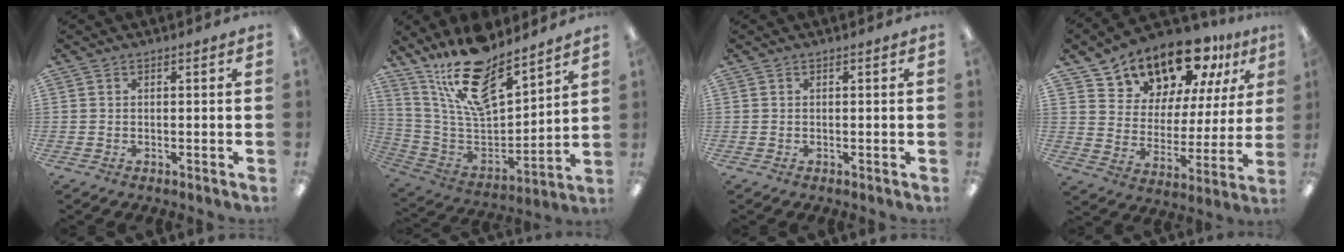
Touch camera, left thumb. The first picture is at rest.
{"total": 20.9, "force": [16.2, 7.4, 10.8], "torque": [-0.198, -0.103, 0.287]}
{"total": 0.0}
{"total": 15.6, "force": [13.4, 6.7, 4.3], "torque": [-0.095, -0.105, 0.243]}